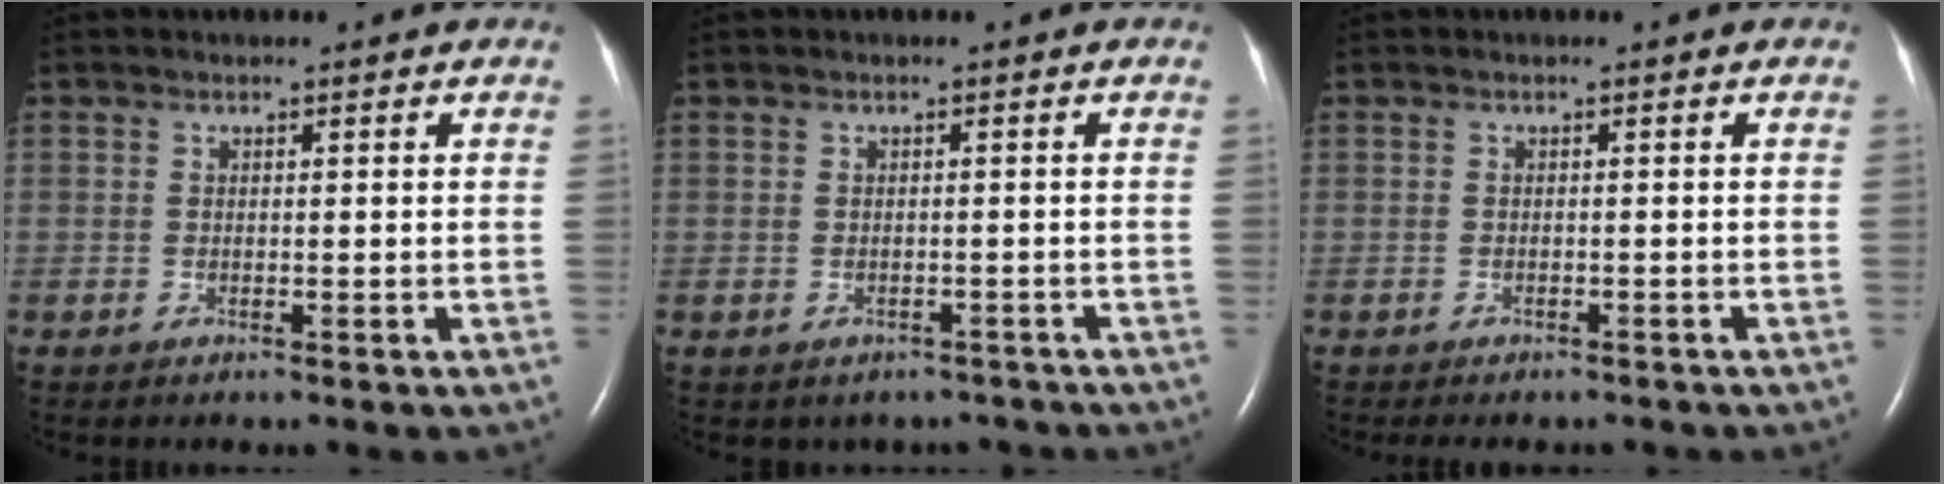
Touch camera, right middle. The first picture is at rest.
{"total": 4.4, "force": [-3.7, 2.5, 0.2], "torque": [0.003, 0.015, -0.040]}
{"total": 5.3, "force": [-4.6, 1.8, 1.9], "torque": [-0.022, -0.001, -0.055]}